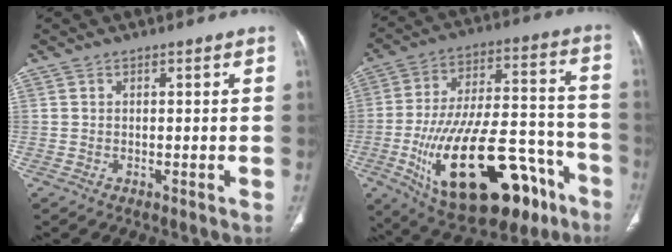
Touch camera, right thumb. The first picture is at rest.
{"total": 30.8, "force": [-13.6, 13.6, 24.1], "torque": [-0.385, 0.050, -0.198]}